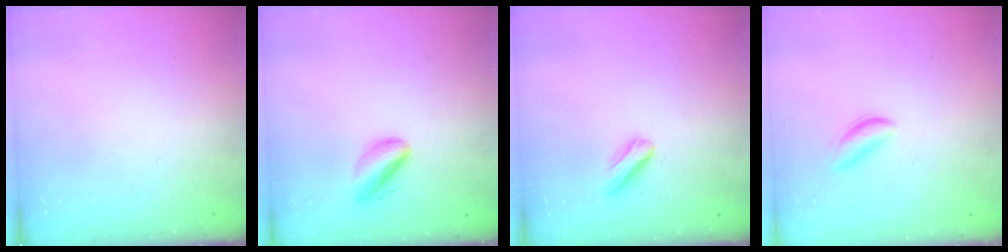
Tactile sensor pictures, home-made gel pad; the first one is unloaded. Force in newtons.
{"total": 6.6, "press": 6.4, "slide": 1.7}
{"total": 3.7, "press": 3.7, "slide": 0.2}
{"total": 2.2, "press": 2.2, "slide": 0.4}